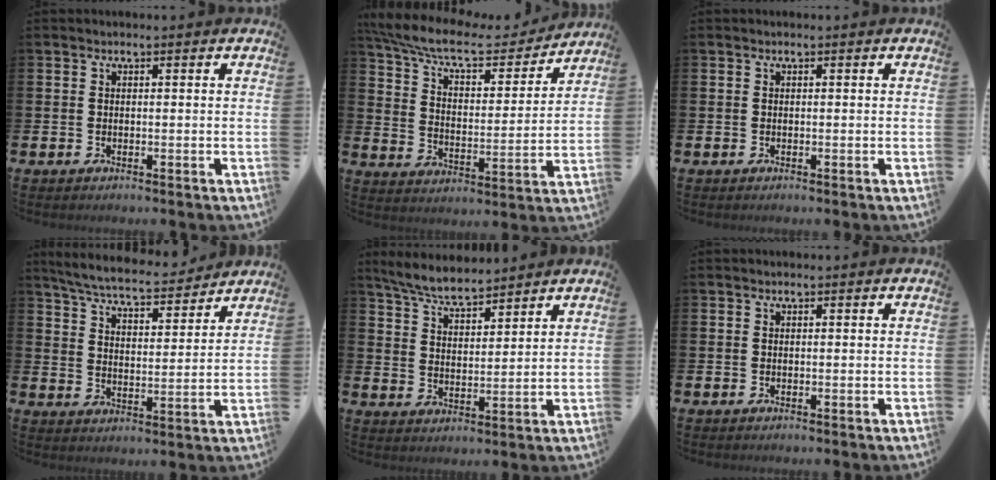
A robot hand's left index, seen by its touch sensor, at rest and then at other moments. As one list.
[{"total": 9.7, "force": [8.3, 2.6, 4.3], "torque": [-0.110, -0.054, 0.136]}, {"total": 0.0}, {"total": 6.7, "force": [6.3, 0.9, 1.9], "torque": [-0.065, -0.041, 0.110]}, {"total": 6.1, "force": [5.9, 0.8, 1.6], "torque": [-0.060, -0.024, 0.107]}, {"total": 0.0}]